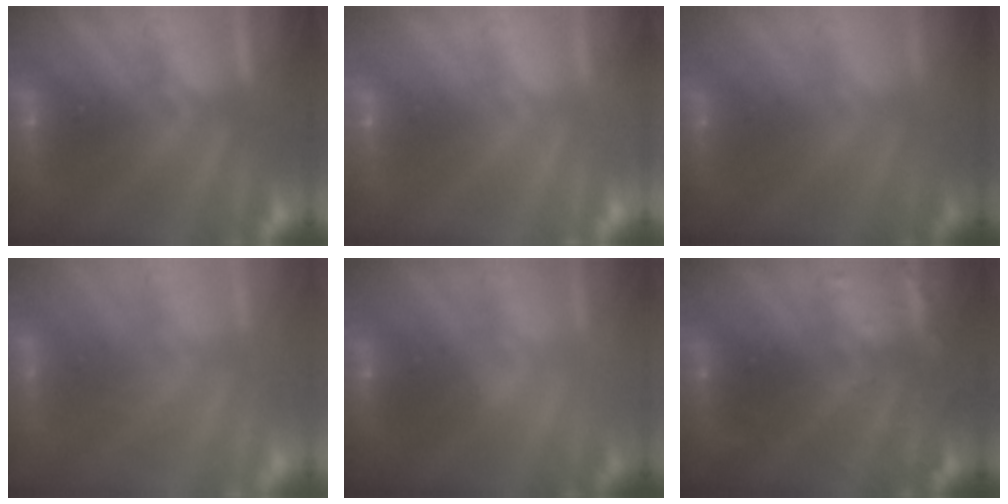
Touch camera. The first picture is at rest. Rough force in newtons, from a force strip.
{"total": 10.8}
{"total": 1.7}
{"total": 2.8}
{"total": 2.0}
{"total": 2.9}